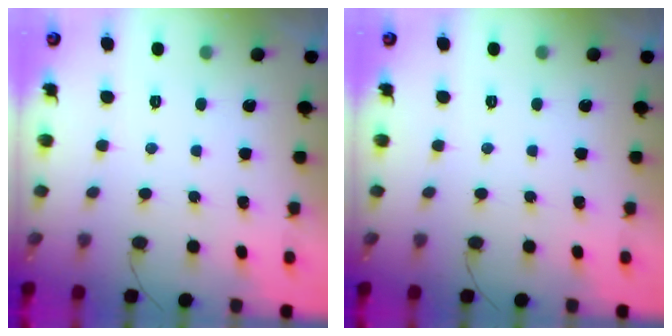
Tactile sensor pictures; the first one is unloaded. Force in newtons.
{"total": 0.0}